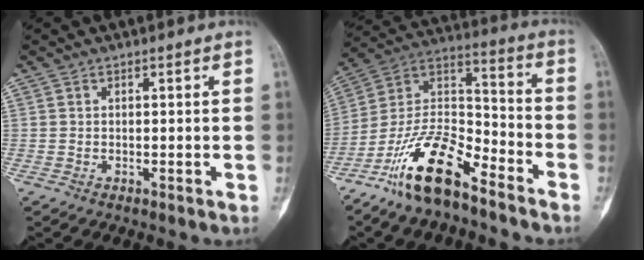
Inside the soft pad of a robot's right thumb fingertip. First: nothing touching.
{"total": 16.5, "force": [-11.3, 5.6, 10.6], "torque": [-0.188, 0.082, -0.213]}